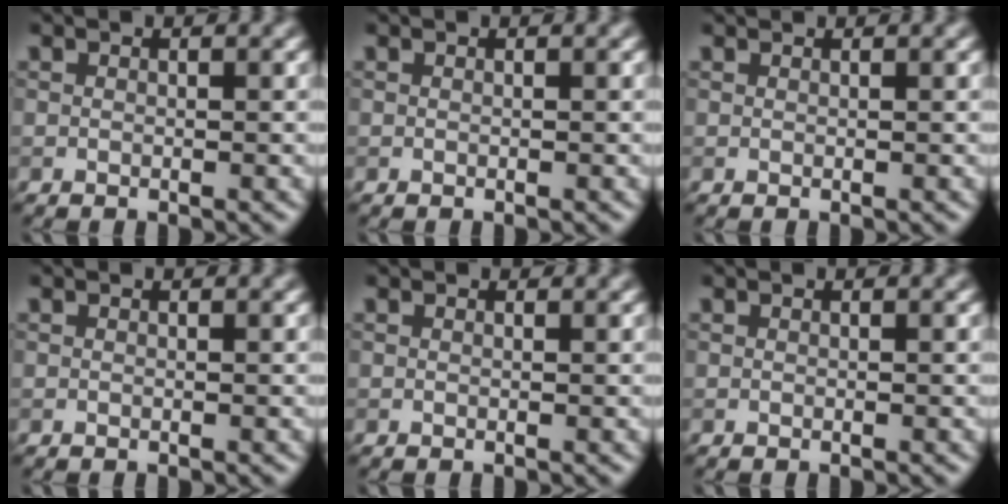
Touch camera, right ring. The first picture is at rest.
{"total": 0.0}
{"total": 0.5, "force": [0.5, 0.0, 0.1], "torque": [-0.007, 0.000, 0.008]}
{"total": 0.0}
{"total": 0.7, "force": [0.6, 0.3, 0.1], "torque": [-0.008, 0.000, 0.008]}
{"total": 0.0}